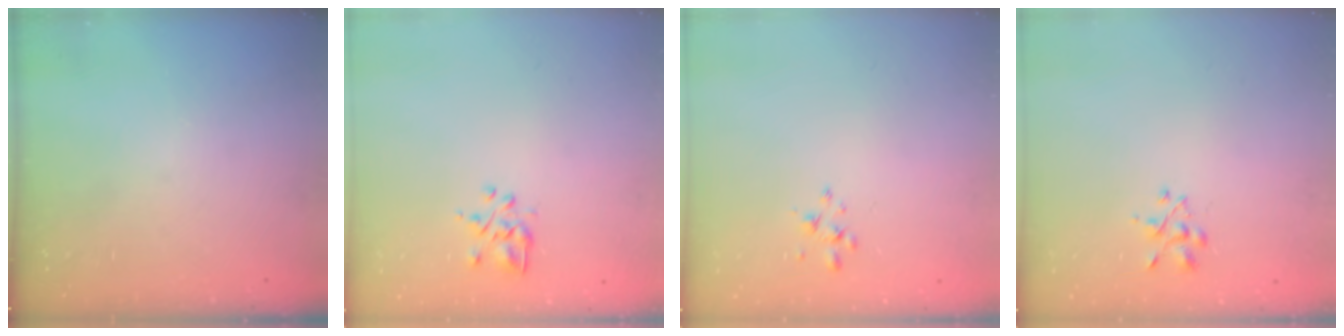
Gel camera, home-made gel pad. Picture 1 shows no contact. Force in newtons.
{"total": 3.7, "press": 3.4, "slide": 1.3}
{"total": 2.6, "press": 2.5, "slide": 0.8}
{"total": 1.7, "press": 1.6, "slide": 0.7}